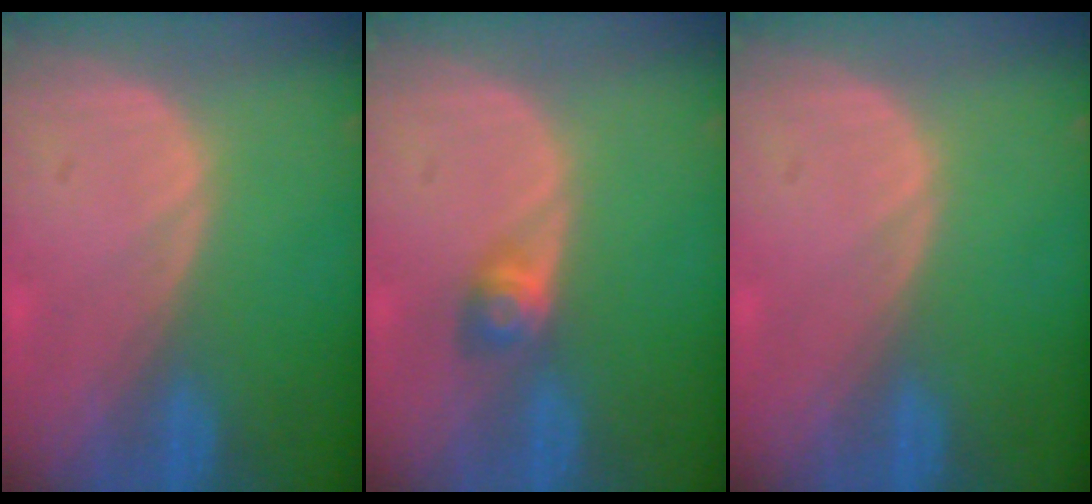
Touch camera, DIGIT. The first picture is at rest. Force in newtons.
{"total": 2.8, "press": 2.6, "slide": 1.2}
{"total": 0.0}